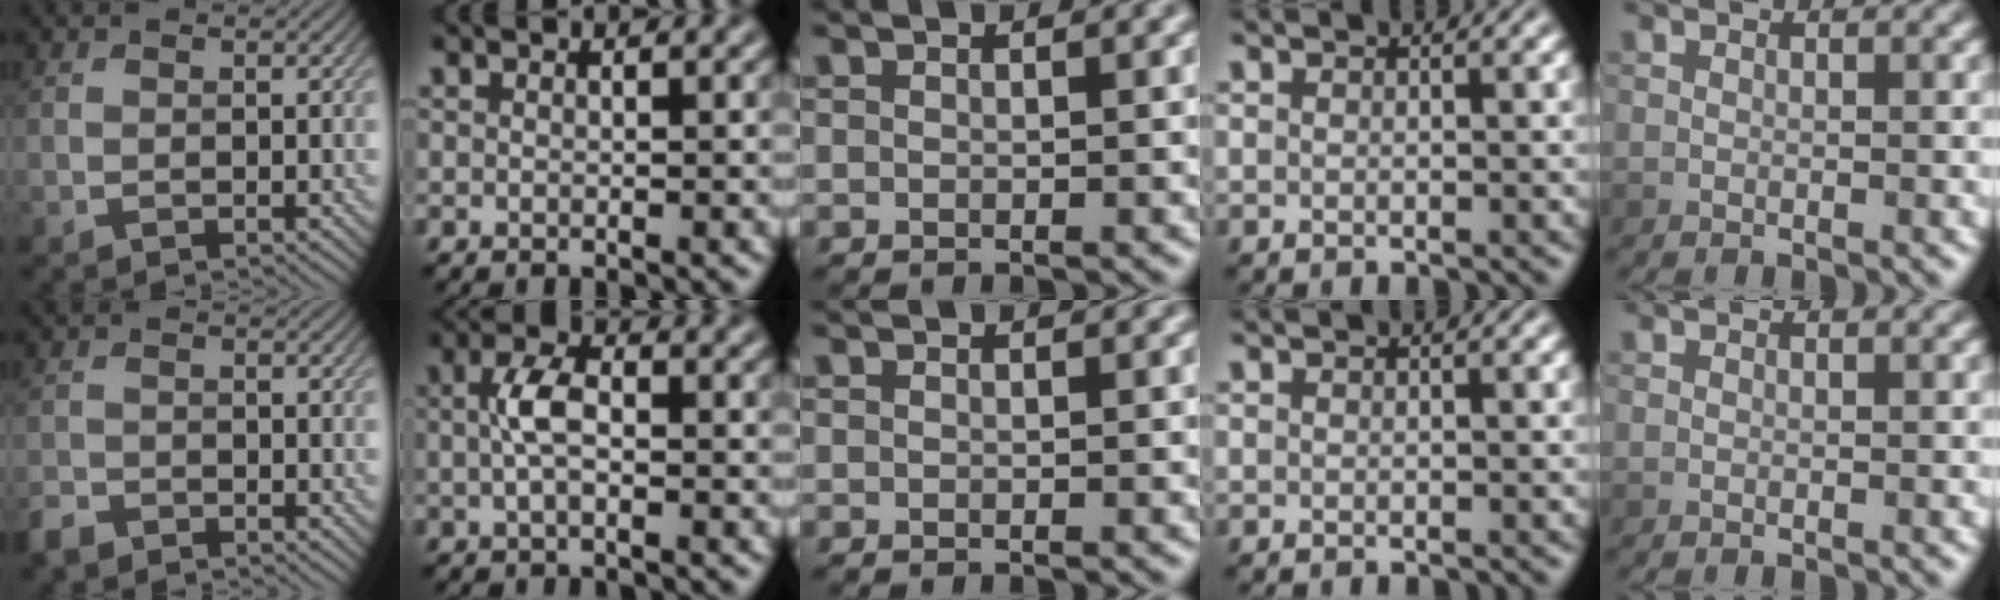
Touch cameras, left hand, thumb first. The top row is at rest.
{"thumb": {"total": 2.3, "force": [-2.1, 0.9, 0.6], "torque": [-0.013, -0.006, -0.048]}, "index": {"total": 3.1, "force": [0.1, 1.4, 2.7], "torque": [-0.057, 0.008, -0.005]}}